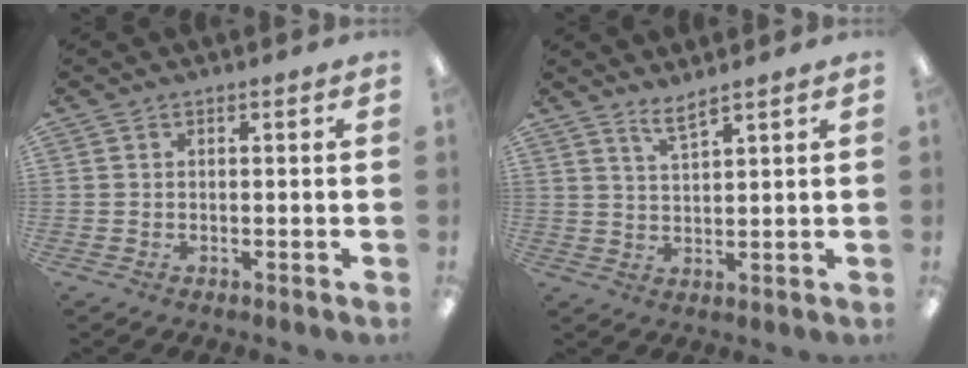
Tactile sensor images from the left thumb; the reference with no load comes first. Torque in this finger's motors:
{"motor_torque": [-0.31, 0.14, -0.04, 0.24, -0.07]}